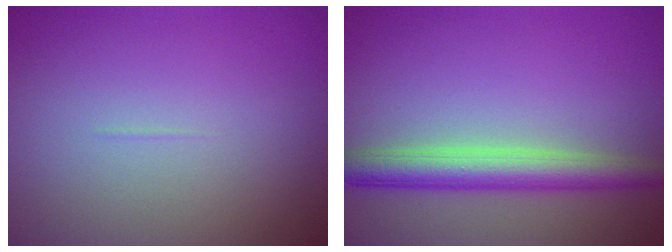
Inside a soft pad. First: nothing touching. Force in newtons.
{"total": 4.4, "press": 4.4, "slide": 0.2}